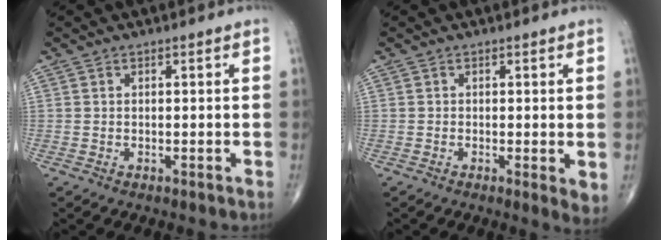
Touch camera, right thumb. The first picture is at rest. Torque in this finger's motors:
{"motor_torque": [-0.35, 0.12, -0.11, -0.12, -0.01]}